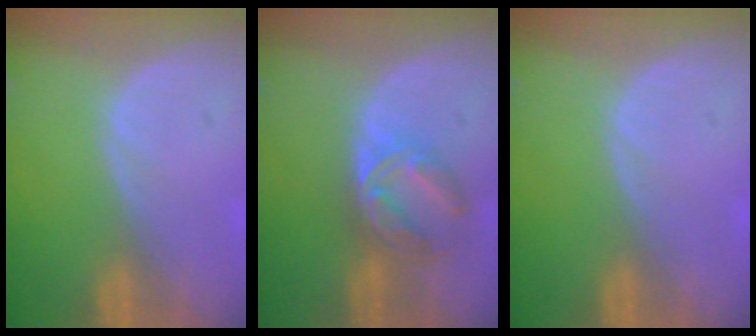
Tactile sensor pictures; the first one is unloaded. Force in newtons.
{"total": 6.4, "press": 5.8, "slide": 2.8}
{"total": 0.0}